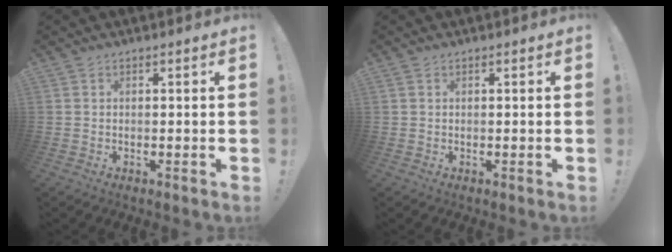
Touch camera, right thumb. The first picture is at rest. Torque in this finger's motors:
{"motor_torque": [-0.17, 0.04, -0.03, 0.01, 0.04]}